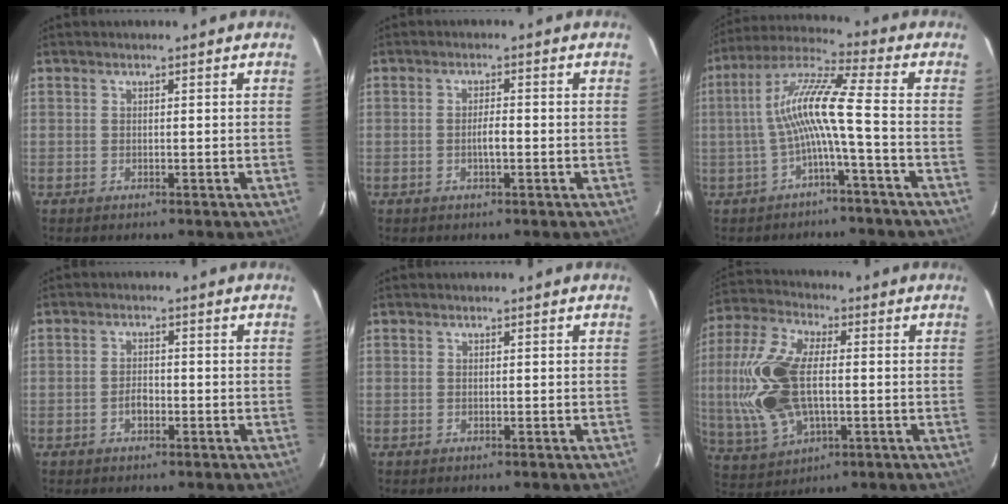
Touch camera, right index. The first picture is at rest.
{"total": 2.2, "force": [-0.6, 0.6, 2.0], "torque": [-0.036, 0.000, -0.011]}
{"total": 10.3, "force": [-2.3, -0.5, 10.0], "torque": [-0.210, 0.018, -0.042]}
{"total": 2.4, "force": [-1.0, 1.3, 1.8], "torque": [-0.035, 0.005, -0.019]}
{"total": 0.0}
{"total": 18.4, "force": [-0.6, 10.0, 15.5], "torque": [-0.351, 0.009, -0.003]}